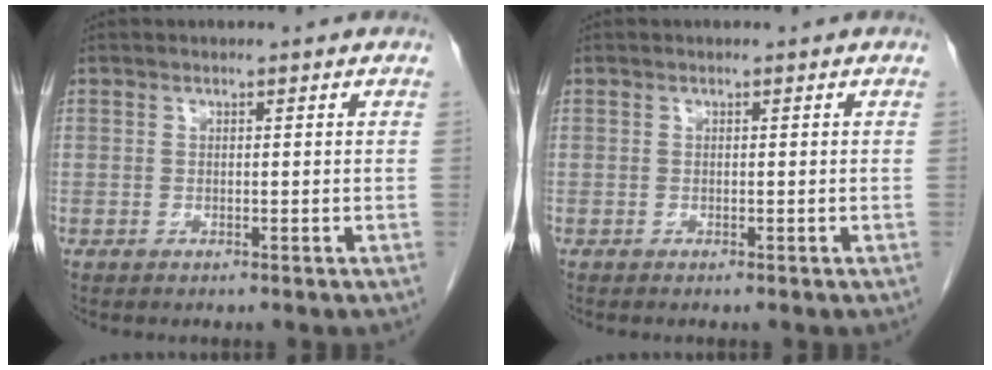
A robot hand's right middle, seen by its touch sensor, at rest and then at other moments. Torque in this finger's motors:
{"motor_torque": [0.30, -0.28, 0.04, 0.01]}